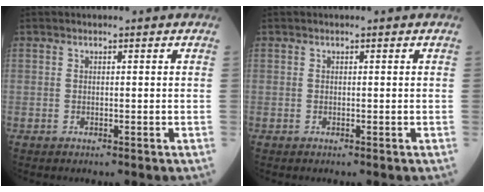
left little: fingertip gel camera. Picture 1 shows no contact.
{"total": 0.0}